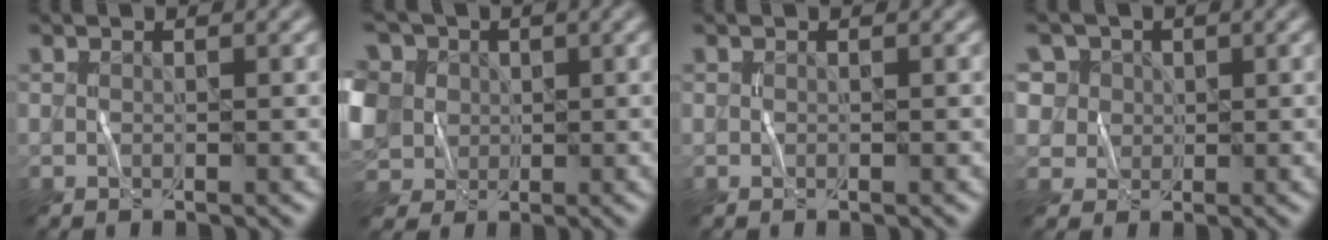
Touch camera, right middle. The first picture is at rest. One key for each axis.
{"total": 10.3, "fx": 2.5, "fy": 8.3, "fz": 5.5, "tx": -0.124, "ty": 0.020, "tz": 0.011}
{"total": 0.0}
{"total": 5.7, "fx": 2.6, "fy": 4.6, "fz": 2.1, "tx": -0.041, "ty": 0.014, "tz": 0.034}